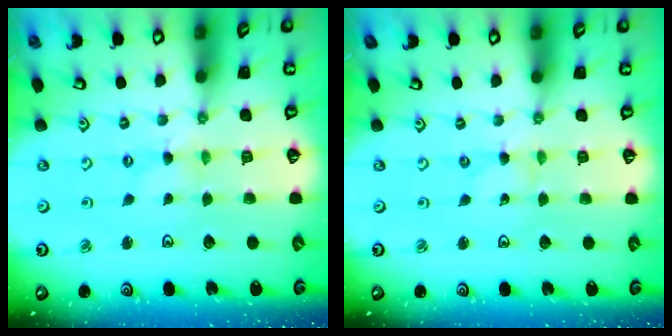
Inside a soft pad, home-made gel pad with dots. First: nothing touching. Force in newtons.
{"total": 0.0}